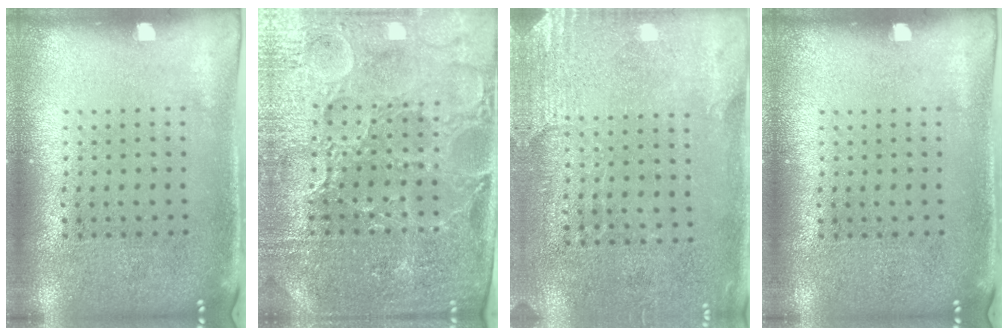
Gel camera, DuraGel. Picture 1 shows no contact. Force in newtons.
{"total": 4.2, "press": 4.1, "slide": 1.2}
{"total": 2.6, "press": 2.4, "slide": 1.1}
{"total": 0.0}